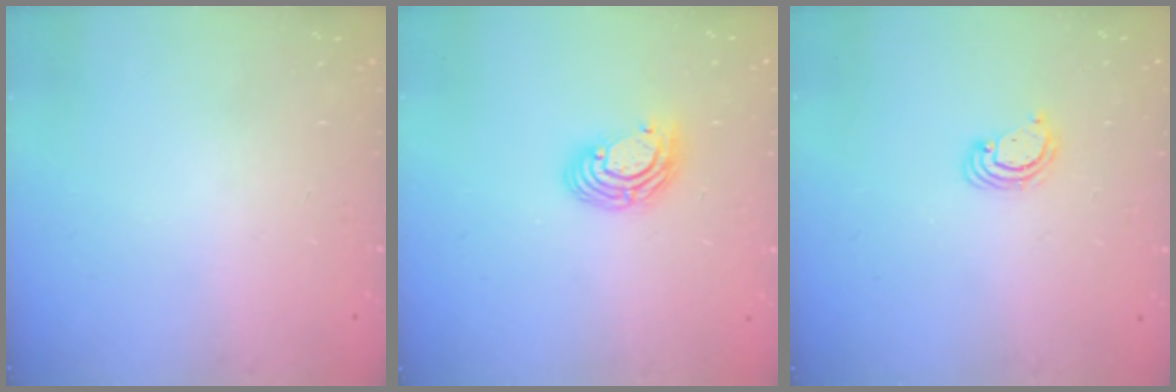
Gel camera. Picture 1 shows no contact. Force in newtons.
{"total": 7.9, "press": 7.8, "slide": 1.2}
{"total": 2.5, "press": 2.5, "slide": 0.3}